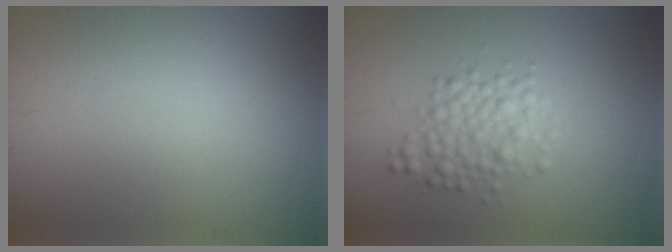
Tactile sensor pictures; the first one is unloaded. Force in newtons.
{"total": 3.2, "press": 3.2, "slide": 0.1}